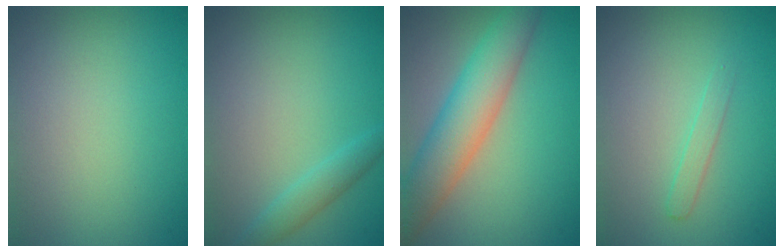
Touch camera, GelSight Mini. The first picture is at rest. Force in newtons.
{"total": 1.8, "press": 1.8, "slide": 0.1}
{"total": 6.4, "press": 6.4, "slide": 0.5}
{"total": 1.2, "press": 1.2, "slide": 0.0}